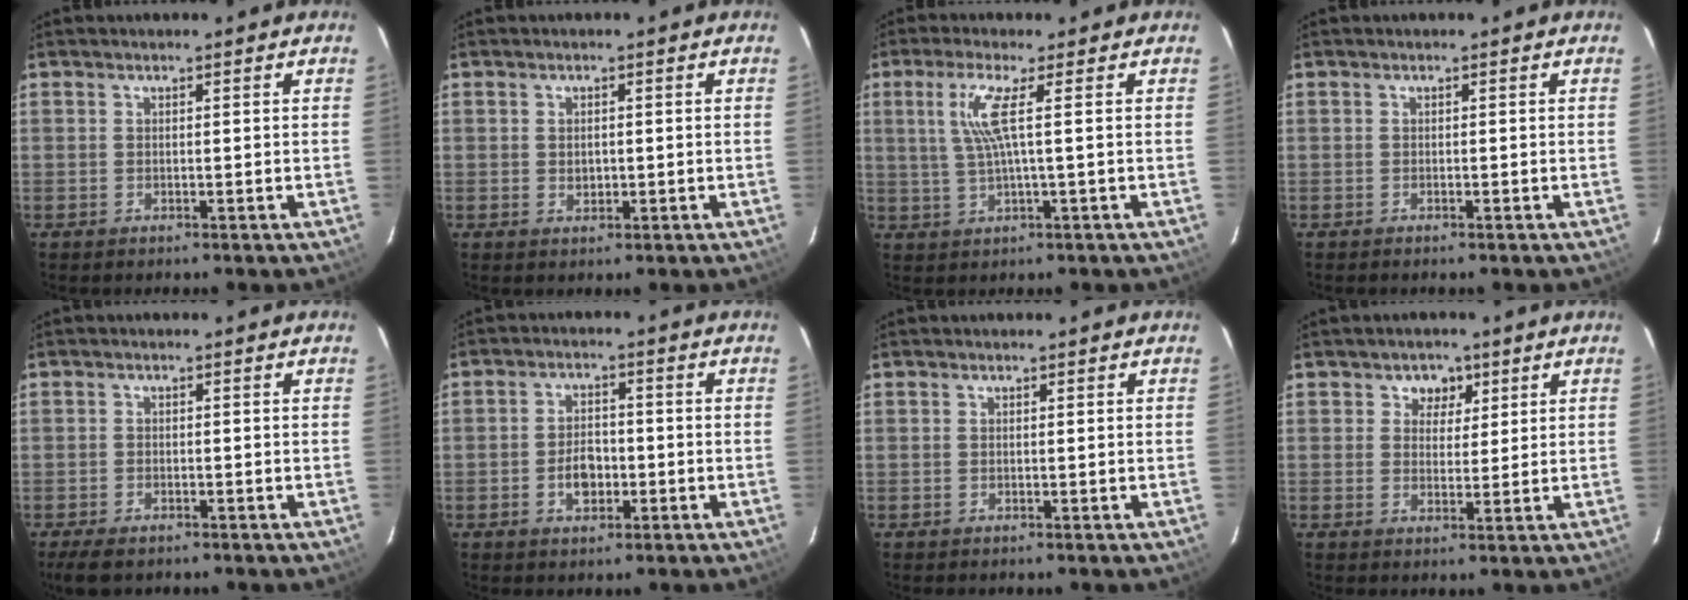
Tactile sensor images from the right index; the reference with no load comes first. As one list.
[{"total": 1.7, "force": [-0.1, 1.4, 0.9], "torque": [-0.012, 0.000, 0.000]}, {"total": 5.5, "force": [1.2, -0.7, 5.3], "torque": [-0.099, 0.001, 0.032]}, {"total": 0.0}, {"total": 4.4, "force": [-3.3, 1.8, 2.3], "torque": [-0.059, -0.014, -0.058]}, {"total": 5.0, "force": [-1.7, 3.2, 3.4], "torque": [-0.065, 0.009, -0.023]}, {"total": 0.0}, {"total": 3.8, "force": [1.8, 3.3, 0.8], "torque": [0.002, 0.004, 0.028]}]